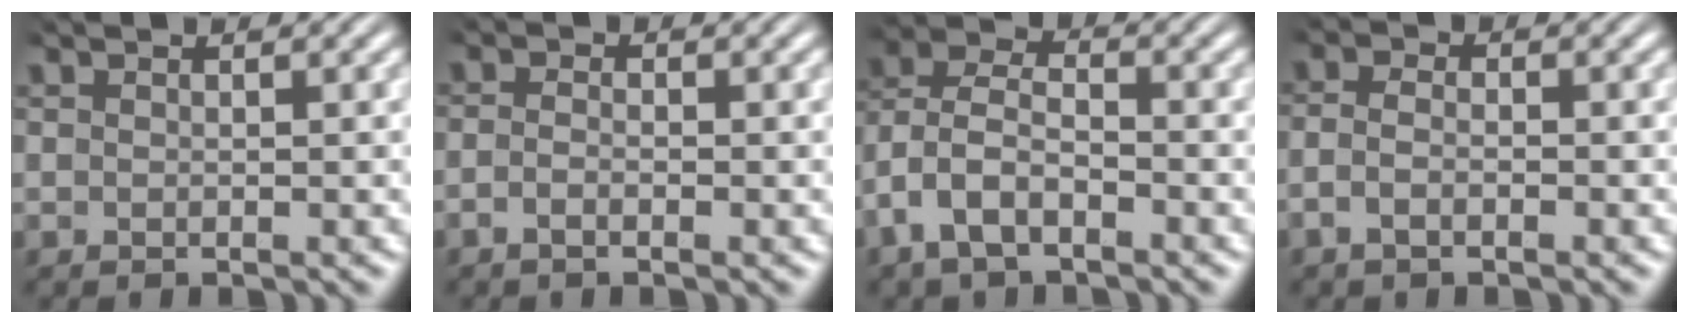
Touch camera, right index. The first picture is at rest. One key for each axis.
{"total": 1.5, "fx": -1.0, "fy": 0.6, "fz": 0.9, "tx": -0.024, "ty": -0.006, "tz": -0.021}
{"total": 5.7, "fx": -0.7, "fy": 4.6, "fz": 3.3, "tx": -0.093, "ty": -0.019, "tz": -0.011}
{"total": 2.1, "fx": -1.1, "fy": 1.2, "fz": 1.4, "tx": -0.038, "ty": -0.010, "tz": -0.019}